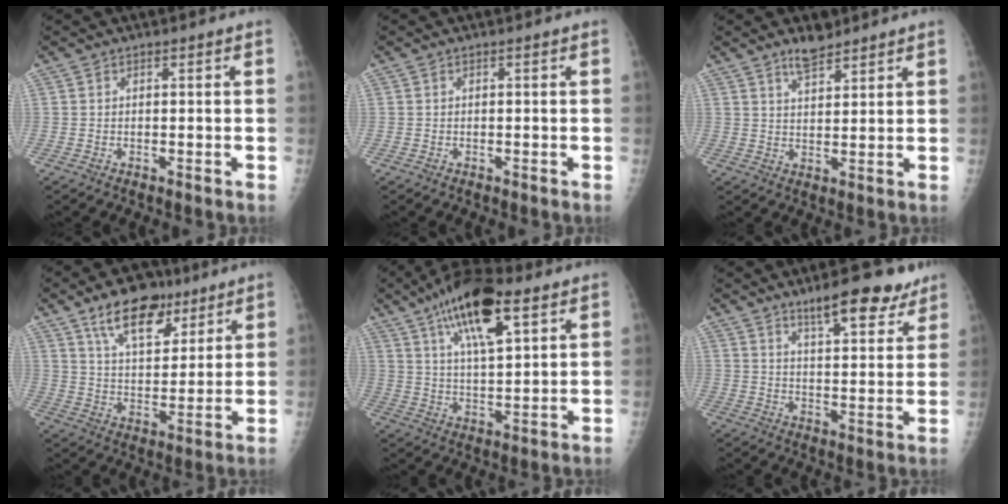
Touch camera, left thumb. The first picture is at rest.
{"total": 0.0}
{"total": 4.8, "force": [3.9, 1.6, 2.2], "torque": [-0.027, -0.028, 0.069]}
{"total": 13.3, "force": [8.4, 6.9, 7.7], "torque": [-0.089, -0.042, 0.142]}
{"total": 16.0, "force": [8.6, 5.6, 12.2], "torque": [-0.186, -0.021, 0.148]}
{"total": 12.1, "force": [8.7, 3.6, 7.5], "torque": [-0.074, -0.047, 0.128]}